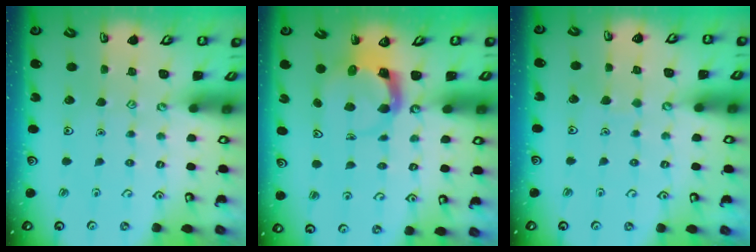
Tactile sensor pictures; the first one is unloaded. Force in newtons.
{"total": 3.9, "press": 3.9, "slide": 0.6}
{"total": 2.5, "press": 2.5, "slide": 0.2}